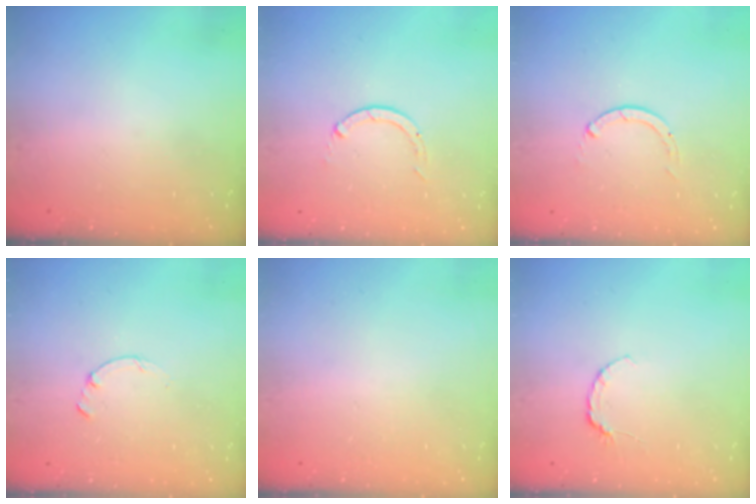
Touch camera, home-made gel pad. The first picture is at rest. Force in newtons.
{"total": 0.0}
{"total": 0.0}
{"total": 0.0}
{"total": 2.6, "press": 2.6, "slide": 0.2}
{"total": 4.0, "press": 4.0, "slide": 0.5}